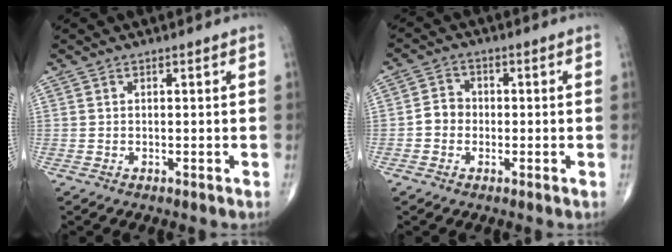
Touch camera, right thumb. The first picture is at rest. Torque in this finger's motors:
{"motor_torque": [0.44, 0.28, 0.59, -0.13, 0.00]}